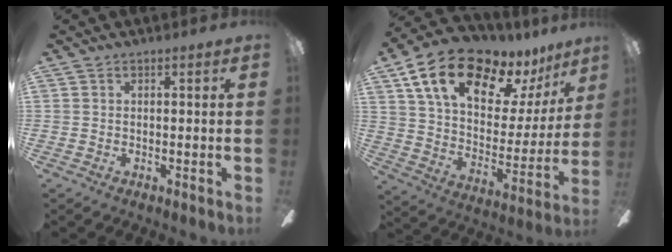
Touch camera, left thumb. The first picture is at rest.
{"total": 20.5, "force": [13.9, 9.5, 11.7], "torque": [-0.197, -0.085, 0.244]}